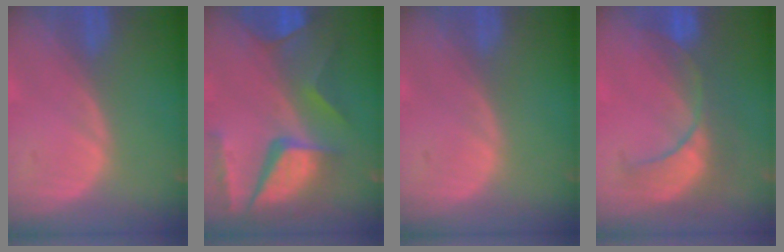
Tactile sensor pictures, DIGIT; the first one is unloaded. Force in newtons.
{"total": 11.3, "press": 9.4, "slide": 6.4}
{"total": 0.0}
{"total": 8.5, "press": 8.2, "slide": 2.0}